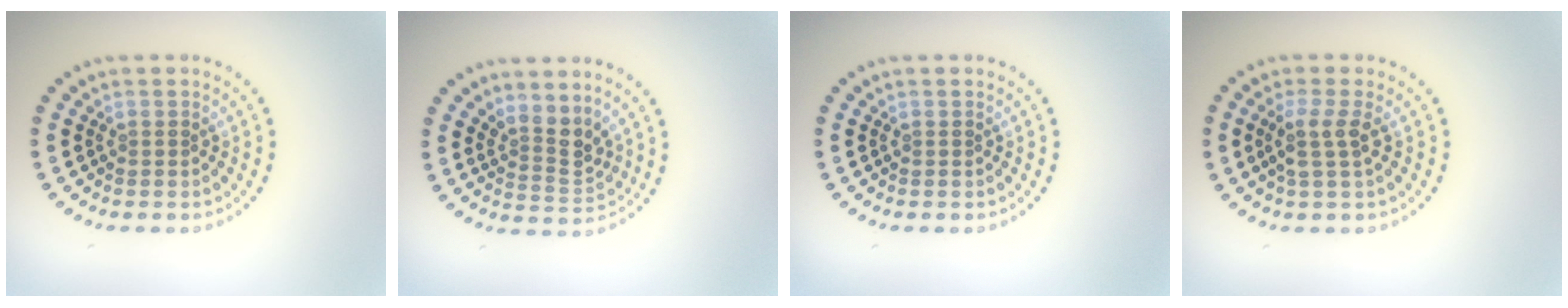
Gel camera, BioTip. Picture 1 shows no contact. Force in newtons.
{"total": 2.8, "press": 2.1, "slide": 1.9}
{"total": 0.0}
{"total": 2.4, "press": 1.9, "slide": 1.5}